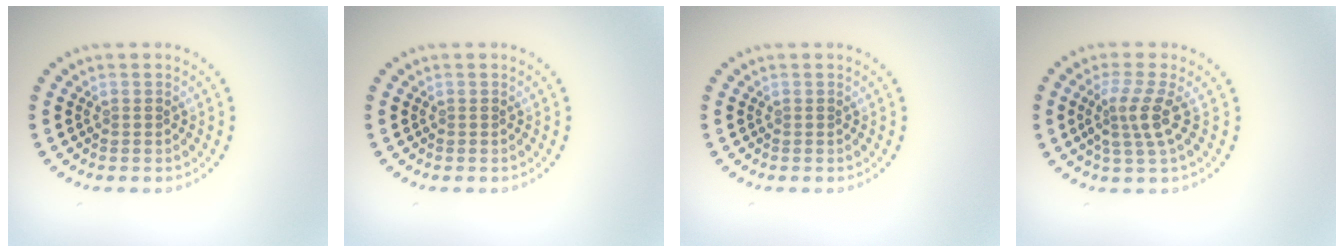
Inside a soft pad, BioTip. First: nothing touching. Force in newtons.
{"total": 0.0}
{"total": 0.0}
{"total": 2.9, "press": 2.2, "slide": 1.9}